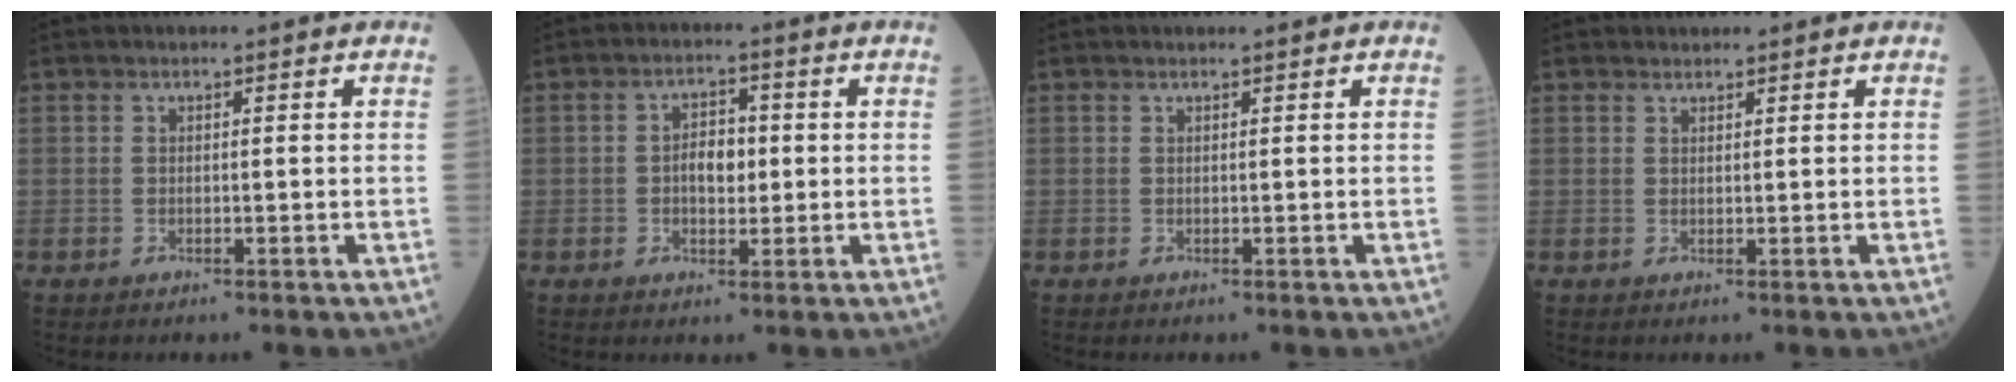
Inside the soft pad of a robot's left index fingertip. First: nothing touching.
{"total": 4.2, "force": [-0.2, 2.4, 3.5], "torque": [-0.061, 0.009, -0.003]}
{"total": 0.6, "force": [0.6, 0.0, 0.1], "torque": [-0.004, 0.003, 0.009]}
{"total": 0.8, "force": [0.7, 0.3, -0.1], "torque": [-0.002, 0.000, 0.011]}